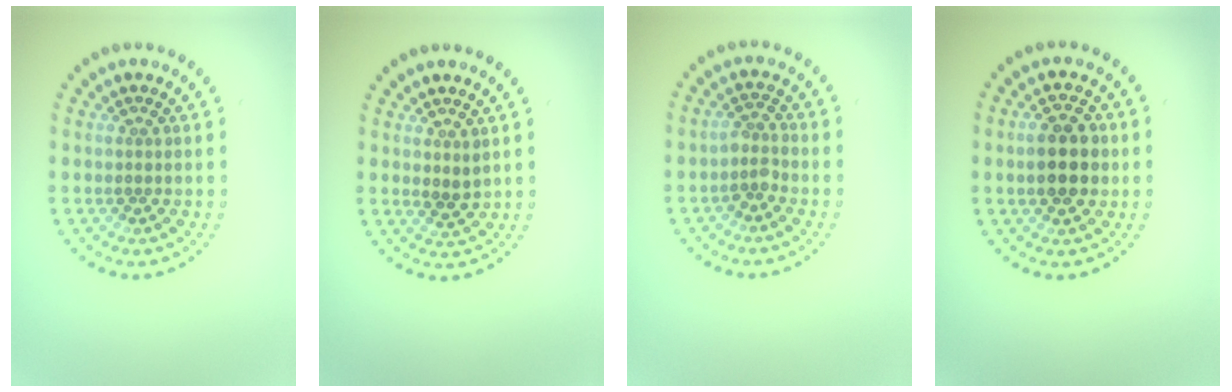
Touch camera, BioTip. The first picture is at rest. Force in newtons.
{"total": 1.3, "press": 1.2, "slide": 0.6}
{"total": 1.8, "press": 1.3, "slide": 1.2}
{"total": 4.4, "press": 4.4, "slide": 0.2}